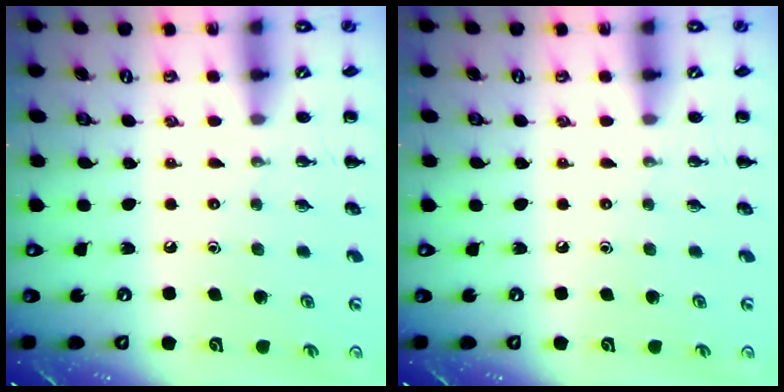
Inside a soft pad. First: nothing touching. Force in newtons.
{"total": 0.0}